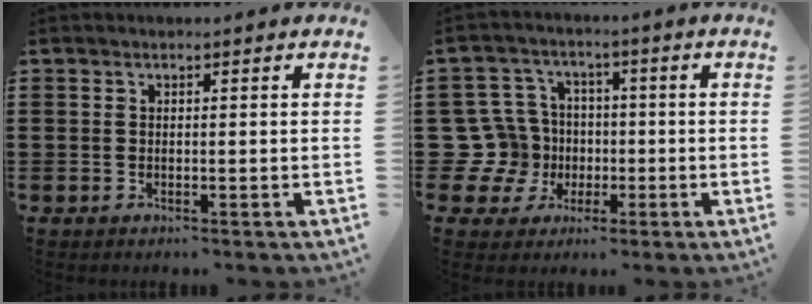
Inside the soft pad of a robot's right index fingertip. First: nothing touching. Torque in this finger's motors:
{"motor_torque": [1.06, 1.08, 0.01, -0.06]}